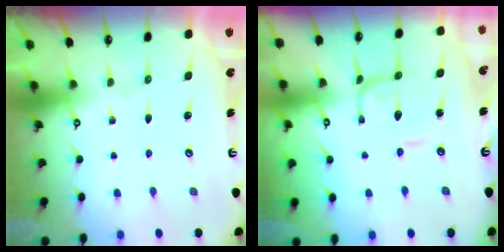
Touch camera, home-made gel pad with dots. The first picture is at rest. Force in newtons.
{"total": 1.2, "press": 1.2, "slide": 0.3}